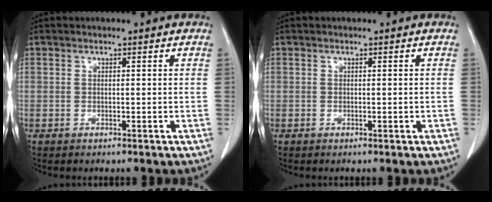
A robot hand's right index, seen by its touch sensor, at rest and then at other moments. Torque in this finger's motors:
{"motor_torque": [-0.02, 0.04, 0.01, 0.02]}